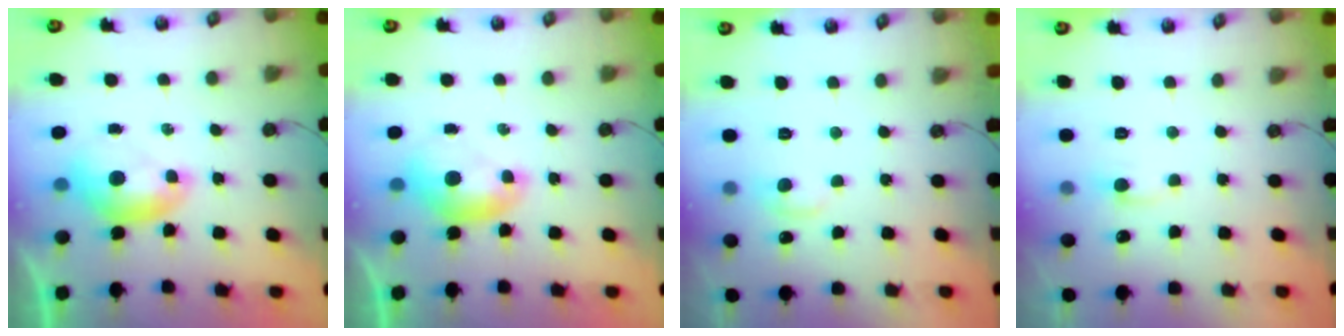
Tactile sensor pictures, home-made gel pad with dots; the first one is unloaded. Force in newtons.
{"total": 0.0}
{"total": 1.0, "press": 0.5, "slide": 0.8}
{"total": 0.6, "press": 0.0, "slide": 0.6}